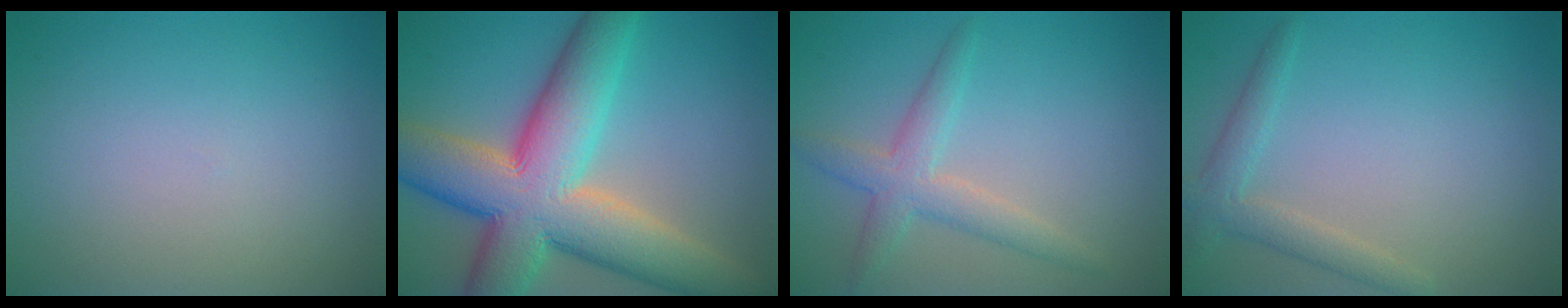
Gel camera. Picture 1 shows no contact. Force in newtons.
{"total": 13.2, "press": 13.2, "slide": 0.9}
{"total": 3.3, "press": 3.3, "slide": 0.0}
{"total": 2.5, "press": 2.5, "slide": 0.2}